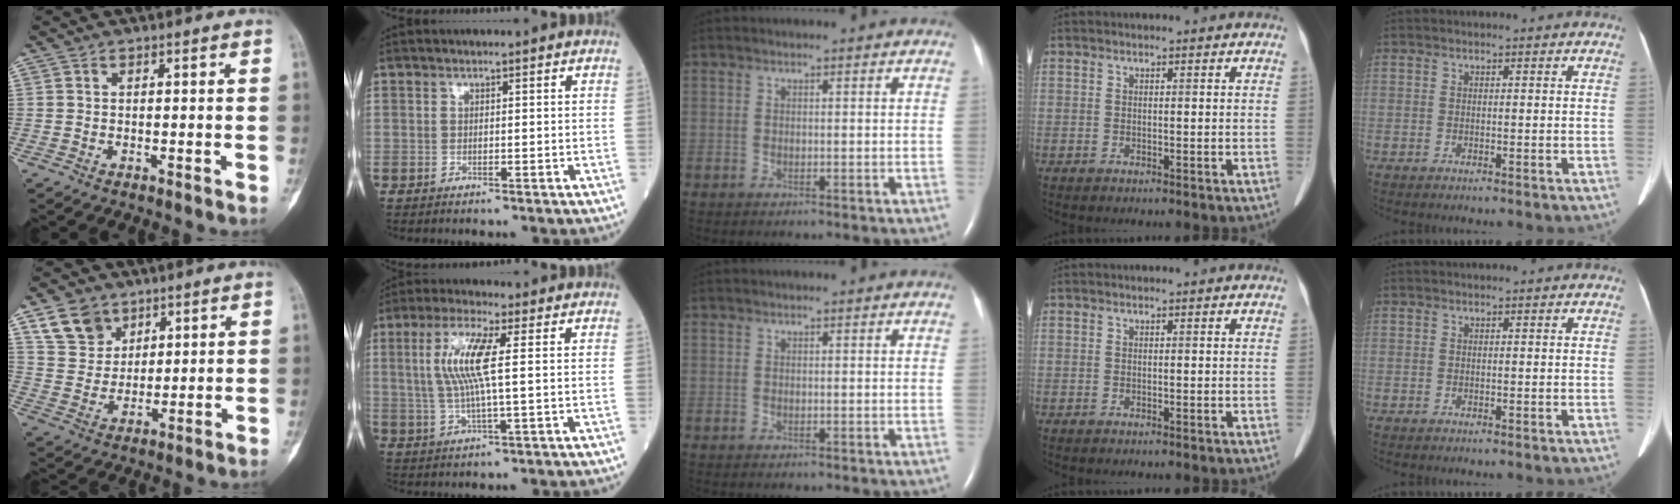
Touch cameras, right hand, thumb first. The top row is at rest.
{"thumb": {"total": 8.7, "force": [5.3, 6.4, 2.8], "torque": [-0.027, -0.025, 0.109]}, "index": {"total": 8.3, "force": [1.6, 0.5, 8.2], "torque": [-0.180, 0.007, 0.030]}}